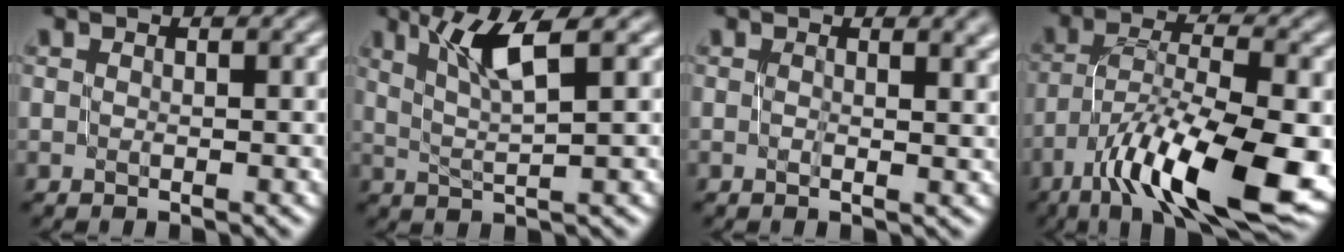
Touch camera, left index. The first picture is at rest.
{"total": 4.4, "force": [2.2, 0.4, 3.9], "torque": [-0.078, 0.004, 0.044]}
{"total": 3.1, "force": [0.7, 1.5, 2.7], "torque": [-0.022, 0.009, 0.004]}
{"total": 12.4, "force": [-6.7, 3.8, 9.8], "torque": [-0.179, -0.004, -0.115]}